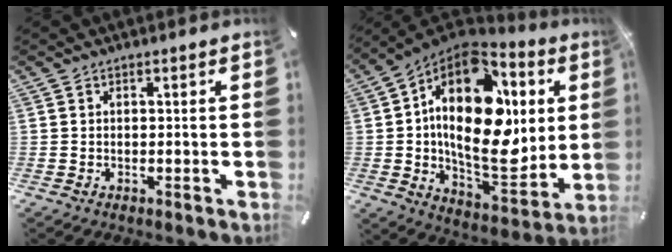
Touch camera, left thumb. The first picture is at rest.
{"total": 26.6, "force": [4.6, 15.5, 21.1], "torque": [-0.363, -0.051, 0.079]}